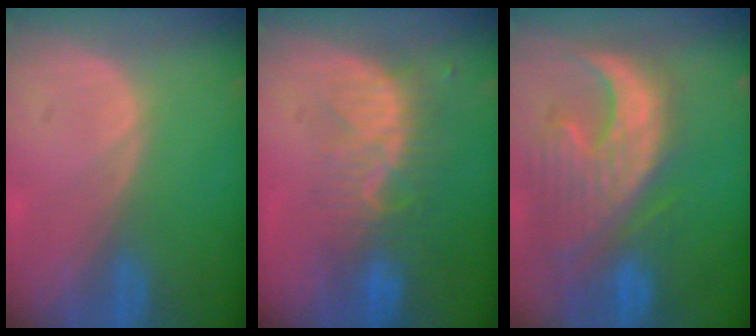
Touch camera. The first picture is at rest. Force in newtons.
{"total": 8.1, "press": 7.3, "slide": 3.6}
{"total": 12.8, "press": 11.2, "slide": 6.2}